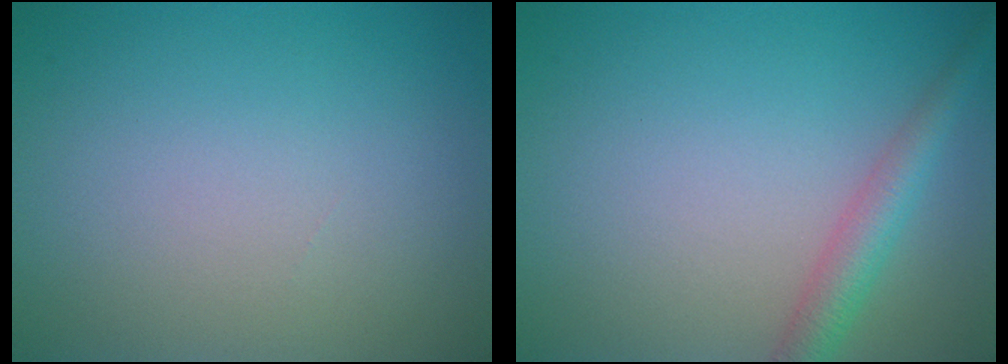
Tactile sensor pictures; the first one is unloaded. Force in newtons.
{"total": 2.9, "press": 2.9, "slide": 0.0}